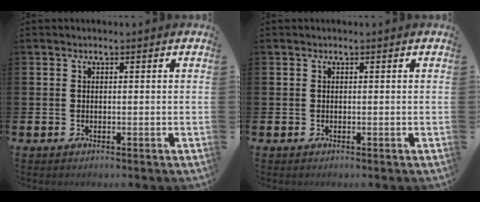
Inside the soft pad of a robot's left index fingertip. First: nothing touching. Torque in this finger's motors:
{"motor_torque": [0.00, 0.00, 0.00, 0.00]}